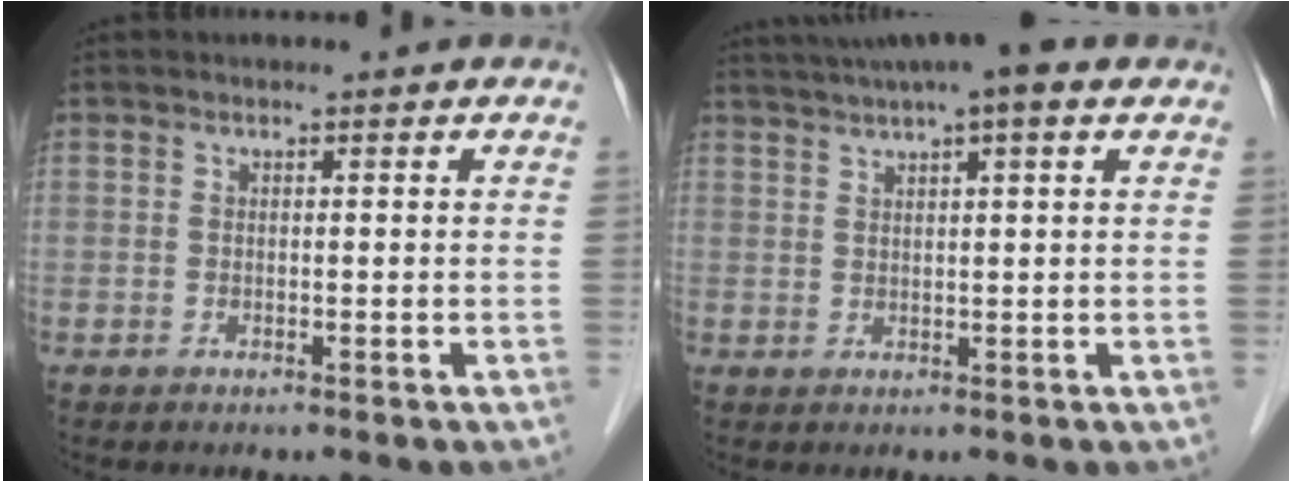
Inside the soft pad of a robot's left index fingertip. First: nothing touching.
{"total": 9.5, "force": [6.7, 1.0, 6.7], "torque": [-0.110, 0.035, 0.093]}